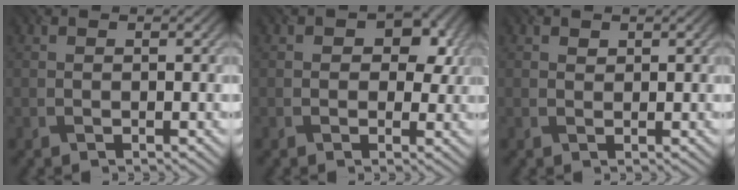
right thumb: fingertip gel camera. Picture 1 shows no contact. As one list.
[{"total": 4.5, "force": [1.3, 3.3, 2.8], "torque": [-0.030, -0.005, 0.008]}, {"total": 0.7, "force": [0.5, 0.4, 0.1], "torque": [-0.002, -0.003, 0.012]}]